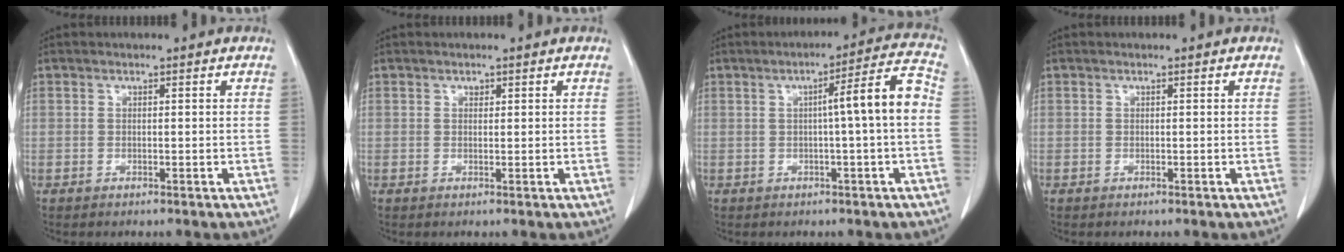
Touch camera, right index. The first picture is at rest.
{"total": 0.6, "force": [0.3, 0.4, 0.2], "torque": [-0.003, -0.001, 0.004]}
{"total": 7.5, "force": [-0.2, -0.5, 7.5], "torque": [-0.104, 0.016, -0.006]}
{"total": 0.0}